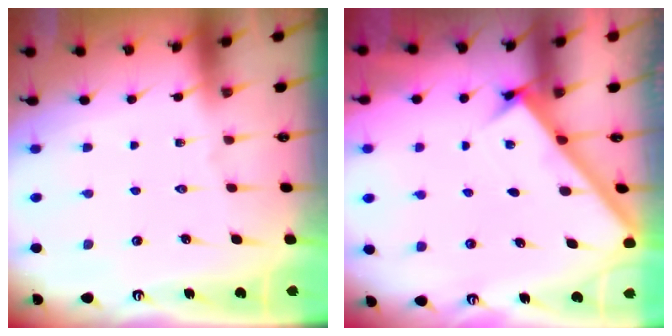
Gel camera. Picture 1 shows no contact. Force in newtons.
{"total": 2.7, "press": 2.7, "slide": 0.3}